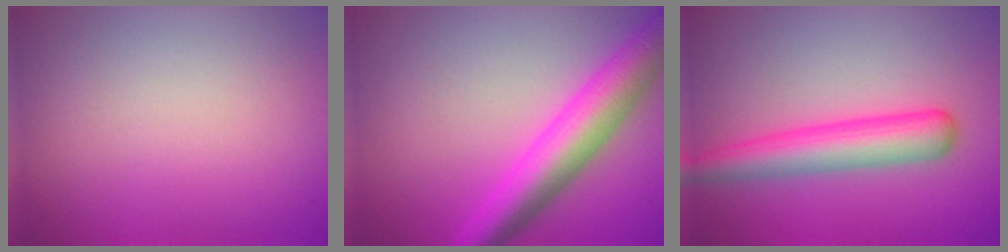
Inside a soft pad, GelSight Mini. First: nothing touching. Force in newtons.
{"total": 6.4, "press": 6.4, "slide": 0.2}
{"total": 4.8, "press": 4.8, "slide": 0.2}